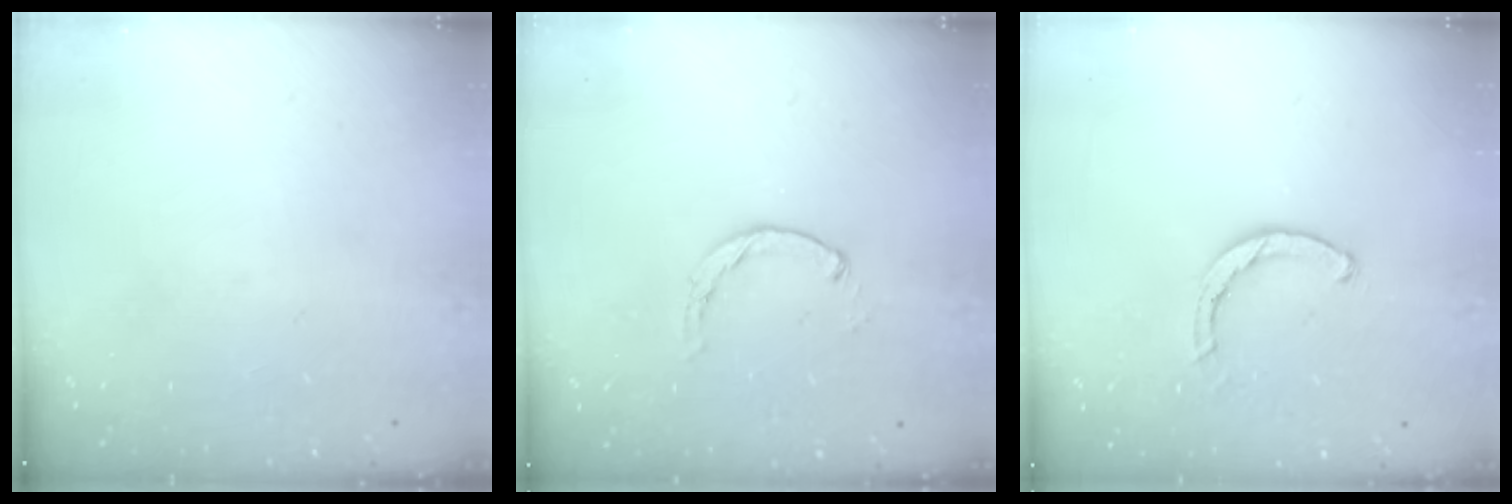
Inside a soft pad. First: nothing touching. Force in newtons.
{"total": 0.7, "press": 0.7, "slide": 0.2}
{"total": 2.5, "press": 2.5, "slide": 0.1}